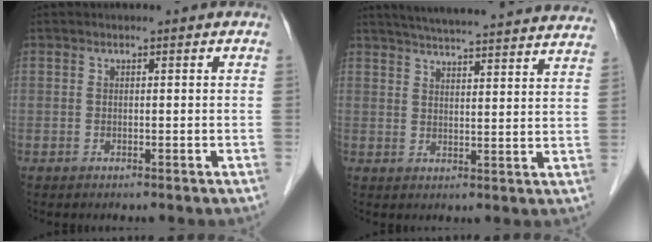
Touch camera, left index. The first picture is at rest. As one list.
[{"total": 26.5, "force": [24.8, 1.4, 9.2], "torque": [-0.144, -0.029, 0.302]}]